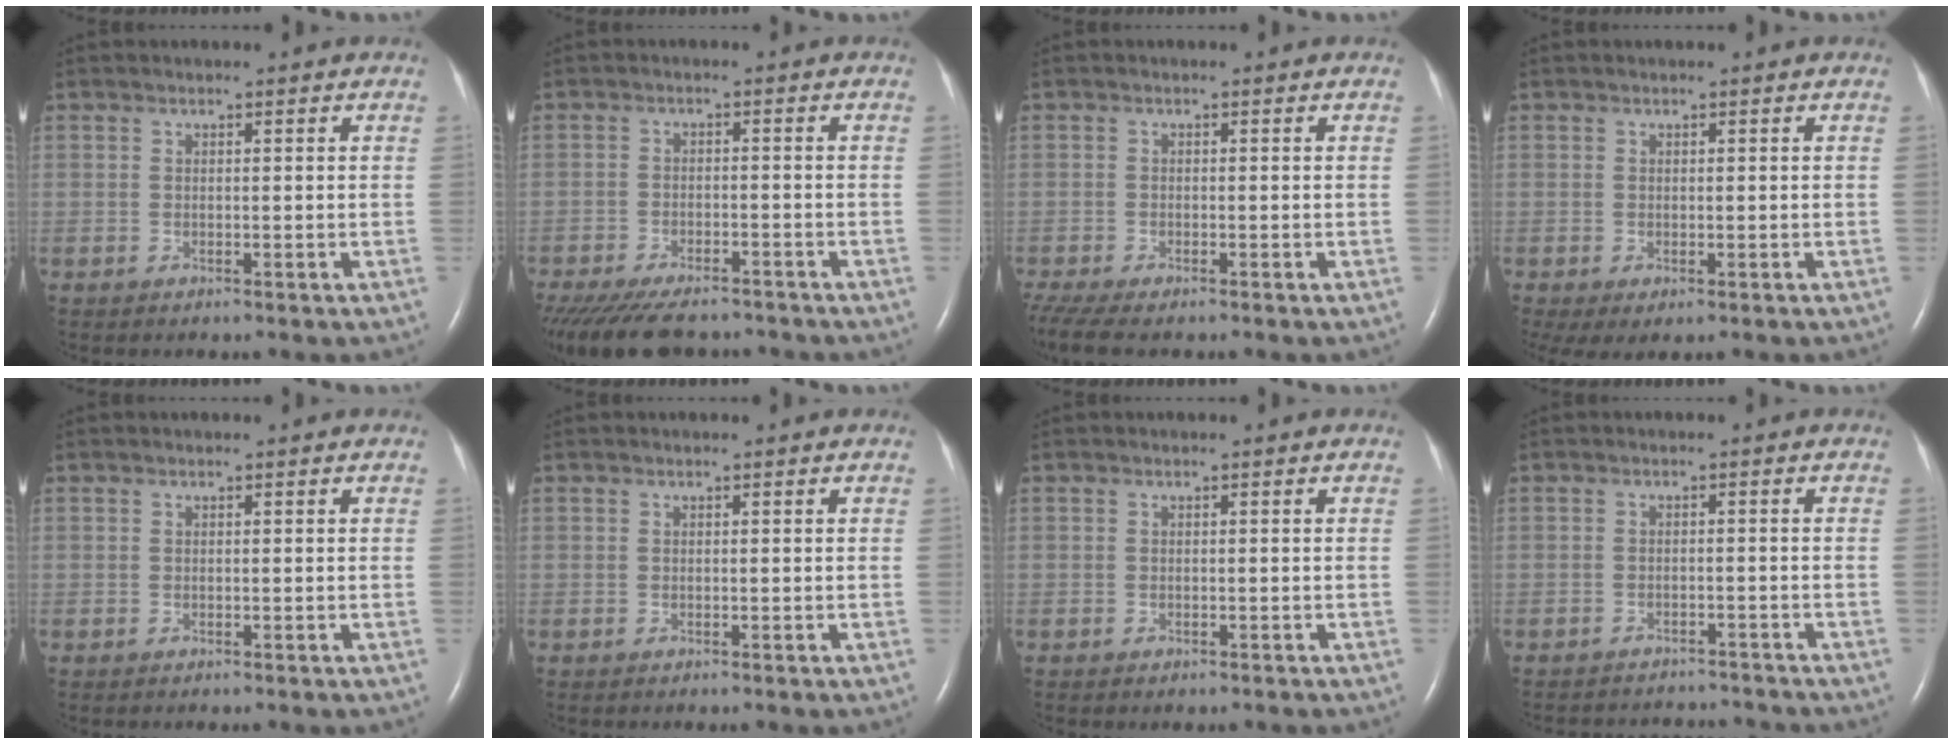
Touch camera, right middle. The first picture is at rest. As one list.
[{"total": 13.5, "force": [-11.4, 4.3, 5.9], "torque": [-0.132, -0.022, -0.164]}, {"total": 7.5, "force": [-5.8, 2.1, 4.2], "torque": [-0.089, -0.010, -0.097]}, {"total": 2.9, "force": [-1.3, 1.2, 2.2], "torque": [-0.039, -0.009, -0.014]}, {"total": 0.0}, {"total": 0.0}, {"total": 0.0}, {"total": 8.1, "force": [-7.8, 1.6, 0.9], "torque": [-0.017, 0.006, -0.095]}]